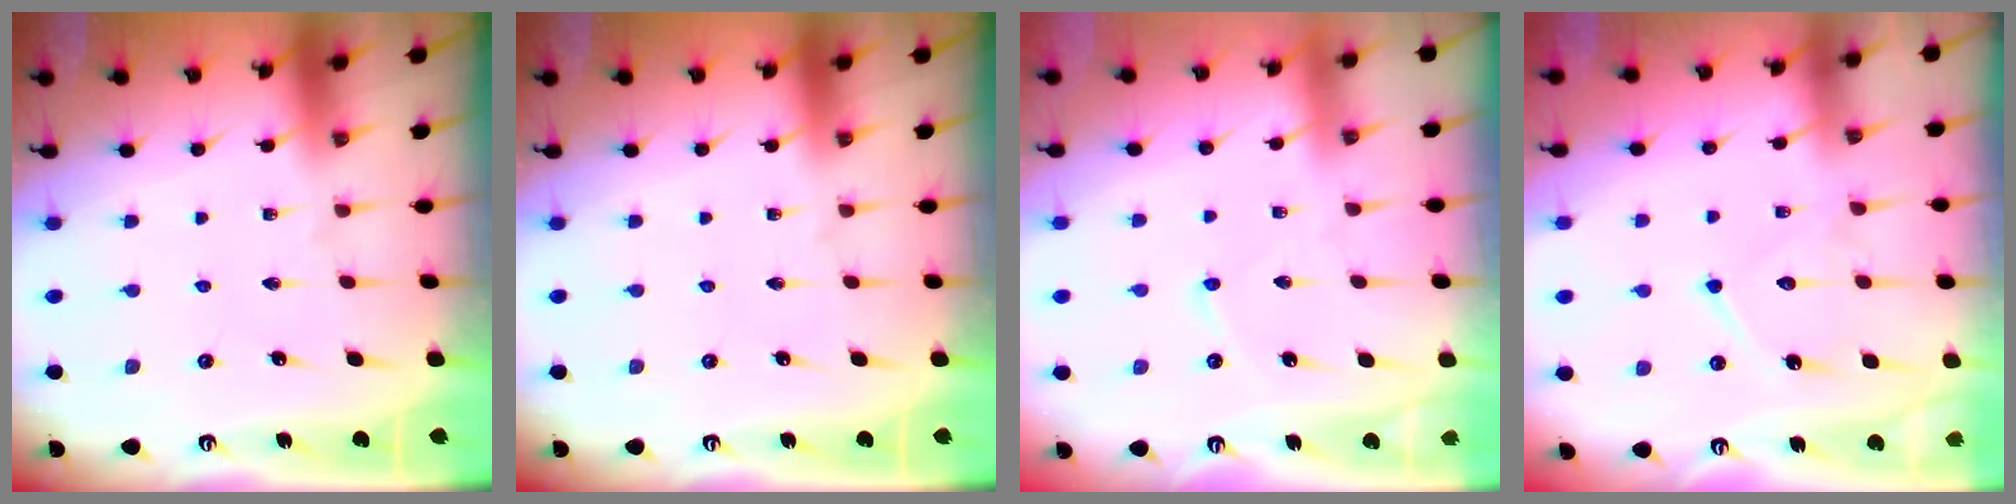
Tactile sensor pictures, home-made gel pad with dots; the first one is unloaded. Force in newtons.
{"total": 0.0}
{"total": 2.9, "press": 2.9, "slide": 0.2}
{"total": 11.6, "press": 11.6, "slide": 0.9}